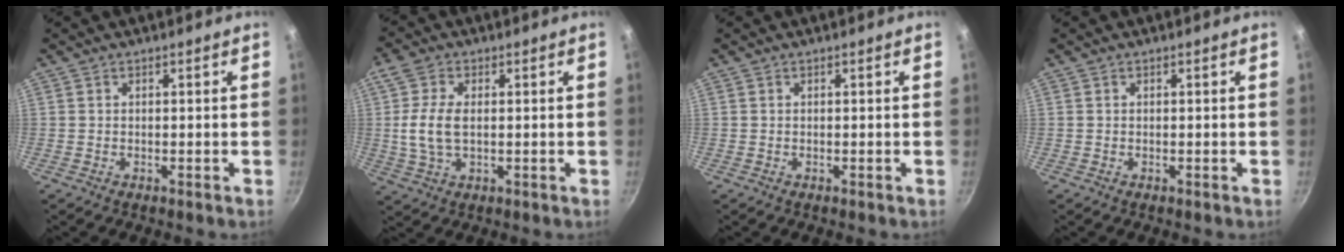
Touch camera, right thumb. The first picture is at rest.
{"total": 7.8, "force": [0.5, 4.4, 6.4], "torque": [-0.138, 0.003, 0.004]}
{"total": 0.0}
{"total": 0.0}